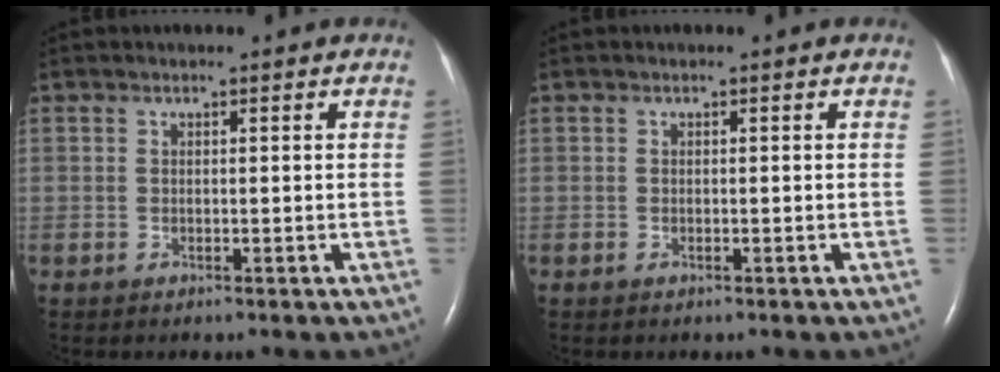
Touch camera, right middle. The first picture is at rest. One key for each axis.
{"total": 0.0}